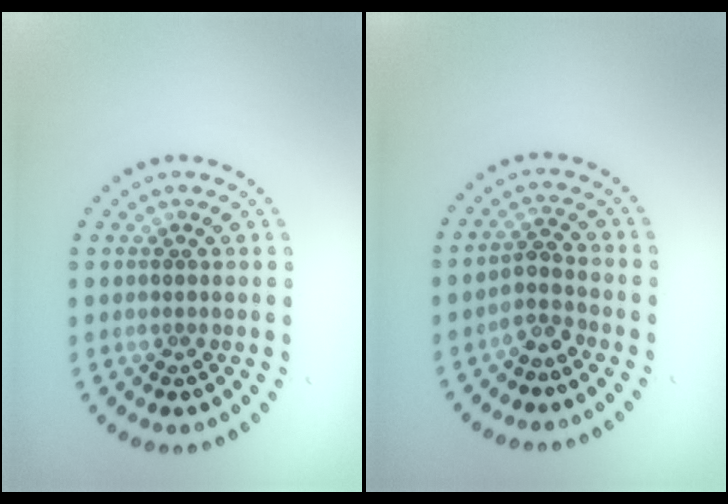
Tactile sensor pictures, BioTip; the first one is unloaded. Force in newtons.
{"total": 2.0, "press": 1.5, "slide": 1.3}